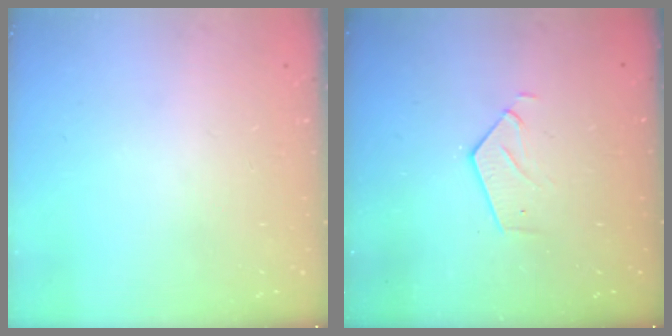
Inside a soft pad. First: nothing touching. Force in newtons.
{"total": 3.2, "press": 3.2, "slide": 0.2}